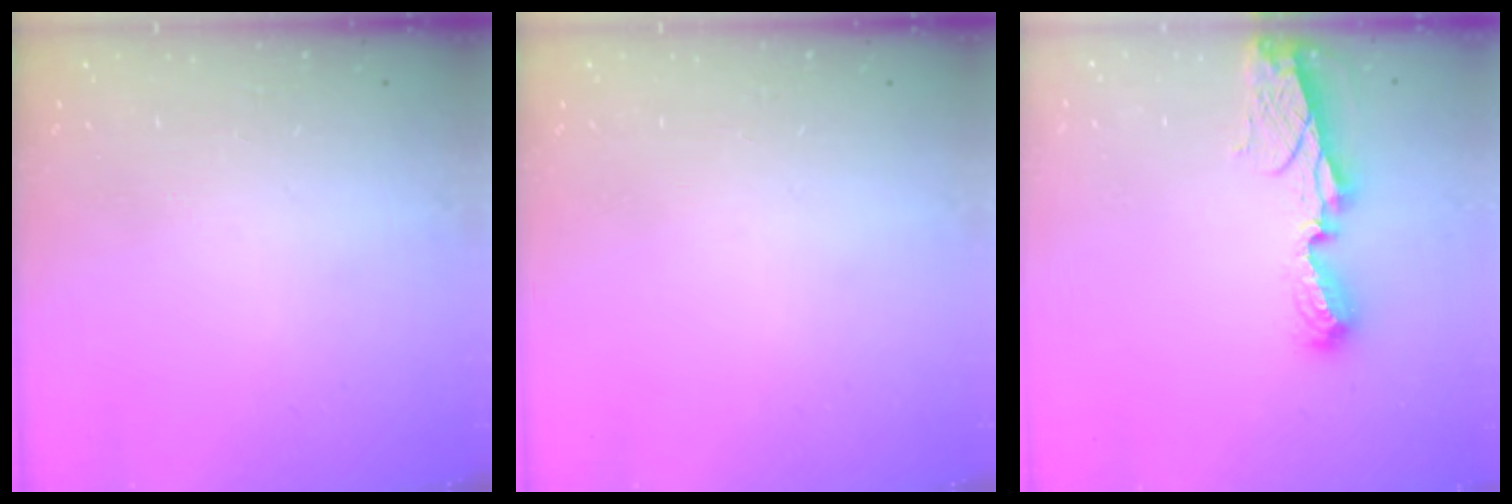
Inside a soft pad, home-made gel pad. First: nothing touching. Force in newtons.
{"total": 0.0}
{"total": 8.4, "press": 8.4, "slide": 1.1}